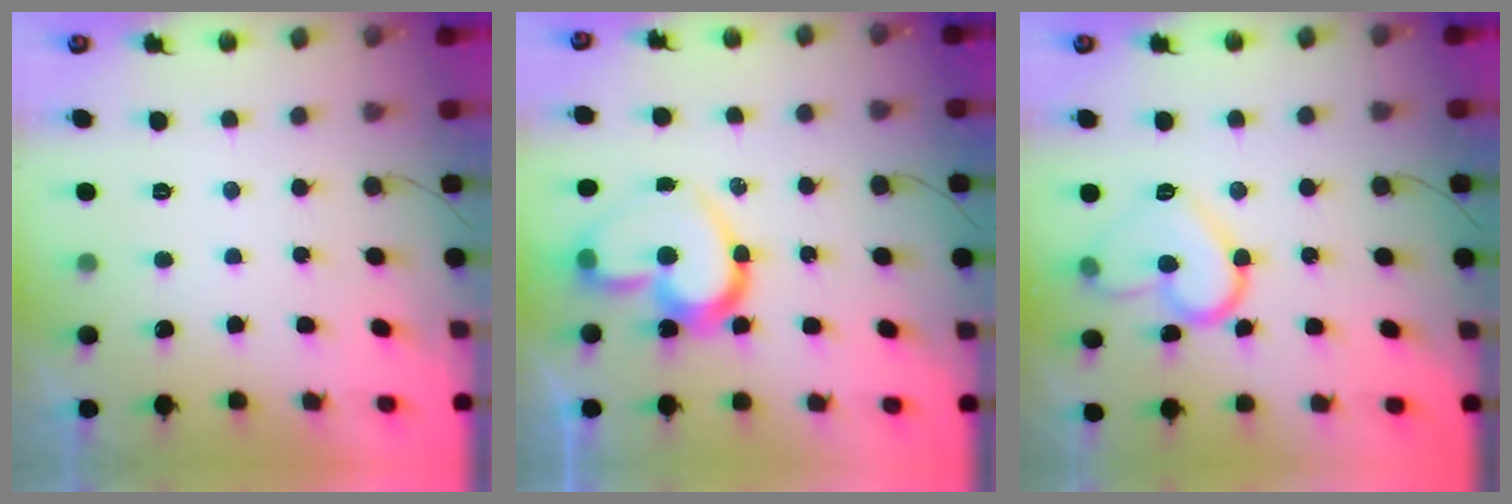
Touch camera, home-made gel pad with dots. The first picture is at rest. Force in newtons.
{"total": 18.1, "press": 18.1, "slide": 1.3}
{"total": 12.9, "press": 12.9, "slide": 0.6}